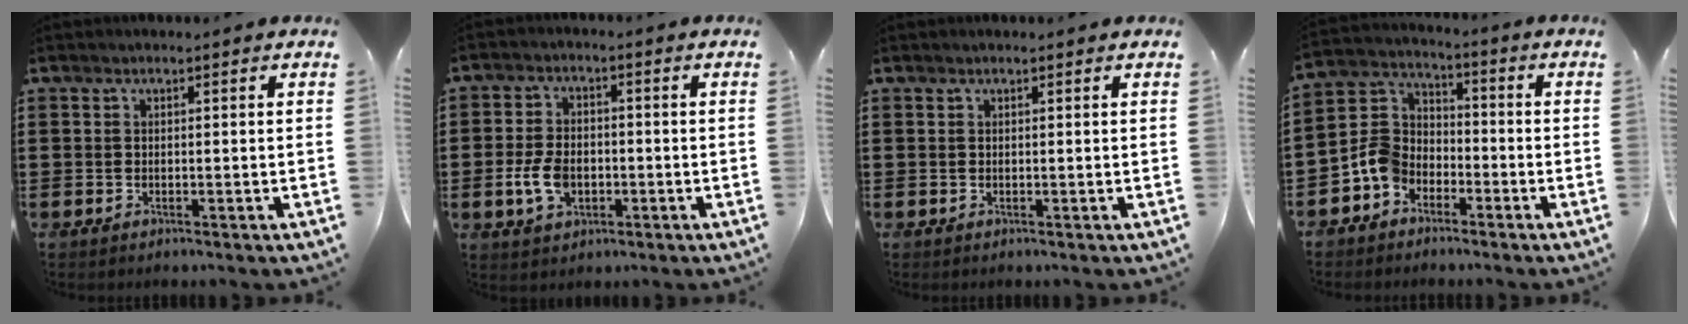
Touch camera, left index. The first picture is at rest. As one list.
[{"total": 6.0, "force": [-1.5, 3.7, 4.5], "torque": [-0.113, -0.002, -0.034]}, {"total": 0.0}, {"total": 6.1, "force": [-3.4, 4.7, 2.0], "torque": [-0.080, 0.010, -0.078]}]